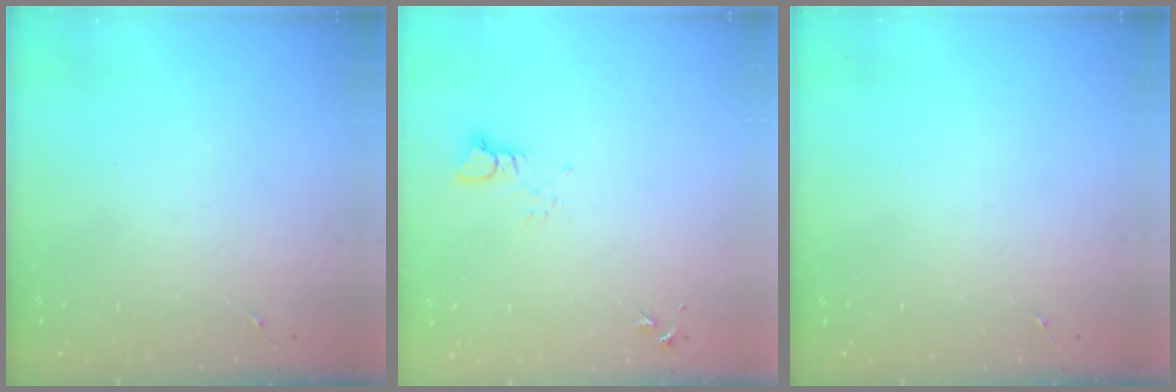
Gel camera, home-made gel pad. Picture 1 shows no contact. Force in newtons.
{"total": 3.3, "press": 3.3, "slide": 0.4}
{"total": 0.0}